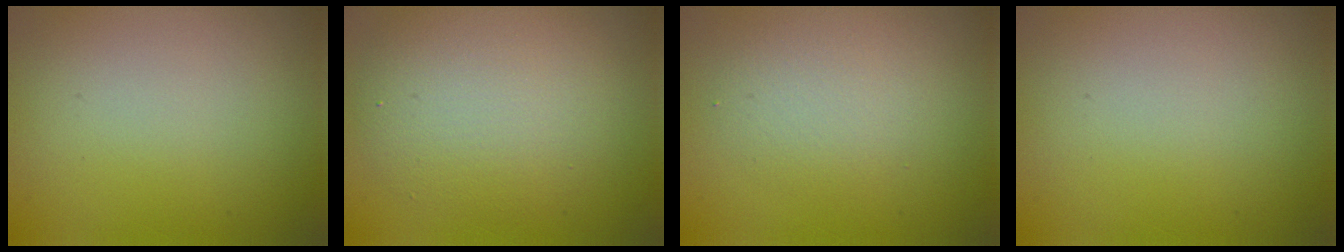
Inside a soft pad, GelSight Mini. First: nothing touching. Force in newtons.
{"total": 5.4, "press": 5.4, "slide": 0.3}
{"total": 2.5, "press": 2.5, "slide": 0.2}
{"total": 0.0}